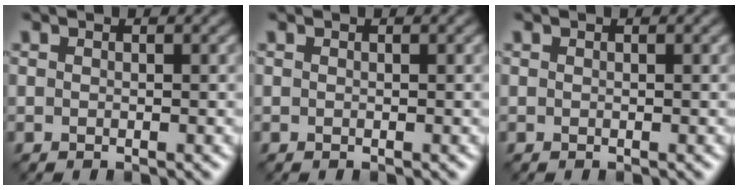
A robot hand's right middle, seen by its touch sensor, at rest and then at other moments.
{"total": 0.0}
{"total": 0.0}